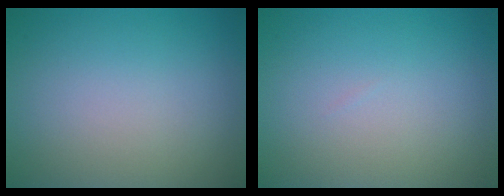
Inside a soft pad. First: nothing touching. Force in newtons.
{"total": 0.0}